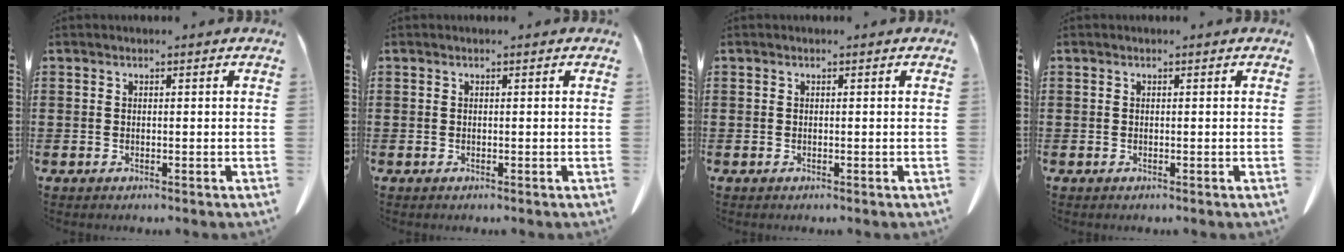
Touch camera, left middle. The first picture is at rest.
{"total": 0.0}
{"total": 0.0}
{"total": 0.0}